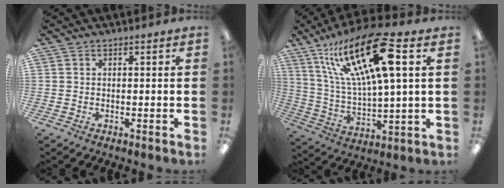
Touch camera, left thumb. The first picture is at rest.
{"total": 23.1, "force": [11.7, 7.2, 18.6], "torque": [-0.354, -0.047, 0.183]}